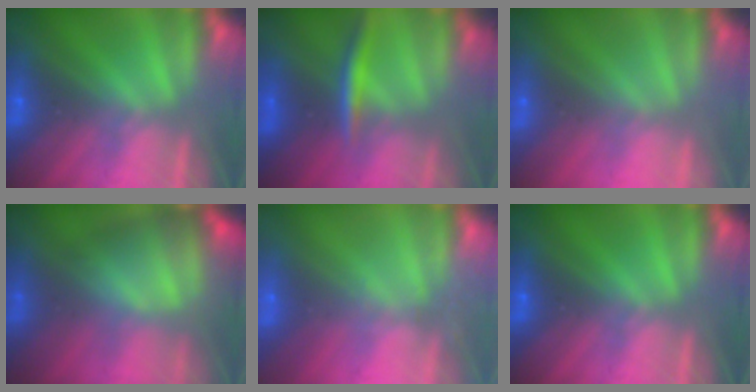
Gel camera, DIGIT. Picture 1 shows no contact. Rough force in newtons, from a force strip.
{"total": 2.8}
{"total": 2.9}
{"total": 7.8}
{"total": 2.4}
{"total": 0.0}